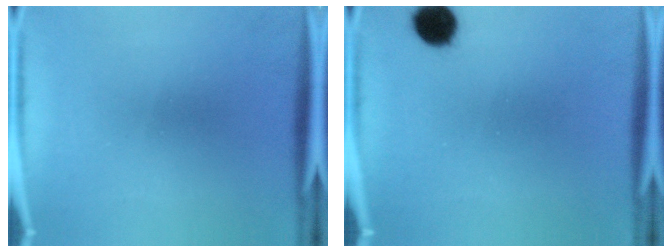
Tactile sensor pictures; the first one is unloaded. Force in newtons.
{"total": 5.4}